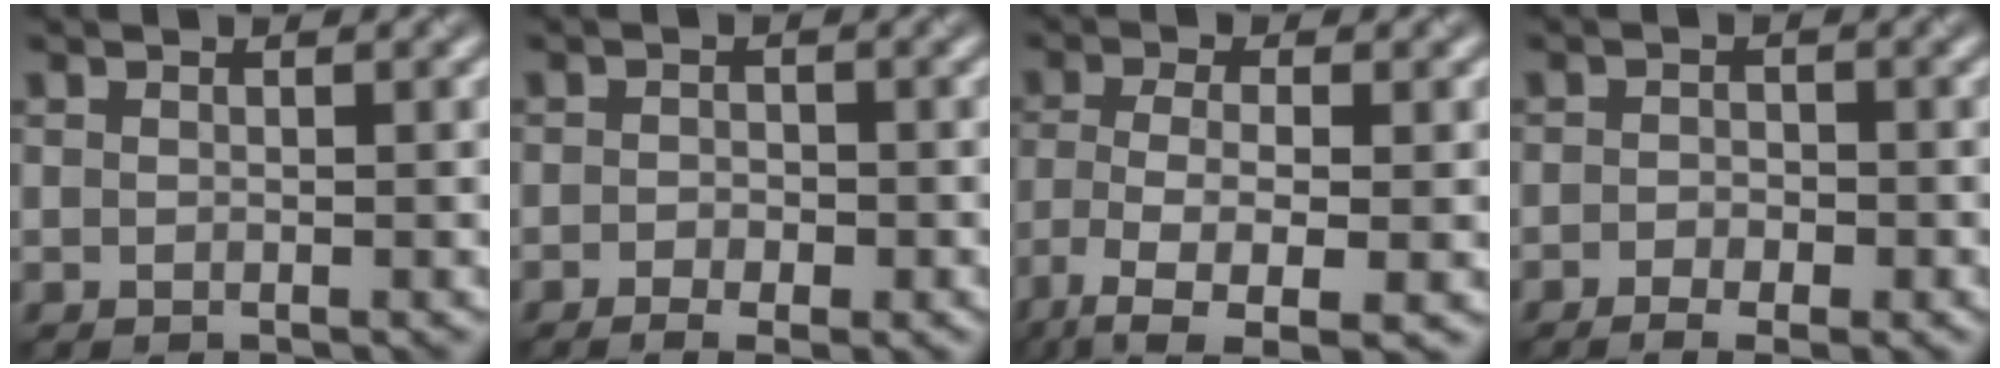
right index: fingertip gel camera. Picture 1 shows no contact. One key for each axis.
{"total": 3.0, "fx": -1.7, "fy": 1.3, "fz": 2.1, "tx": -0.027, "ty": 0.003, "tz": -0.013}
{"total": 6.4, "fx": -4.3, "fy": 1.7, "fz": 4.5, "tx": -0.101, "ty": -0.005, "tz": -0.078}
{"total": 3.7, "fx": -2.1, "fy": 1.6, "fz": 2.5, "tx": -0.034, "ty": 0.001, "tz": -0.019}